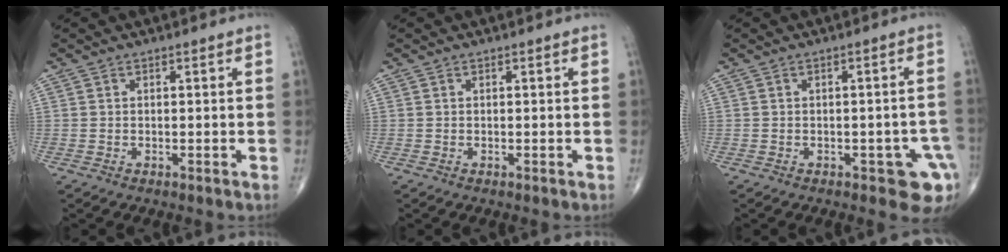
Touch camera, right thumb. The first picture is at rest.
{"total": 0.0}
{"total": 7.1, "force": [-3.0, 3.1, 5.6], "torque": [-0.040, 0.009, -0.033]}